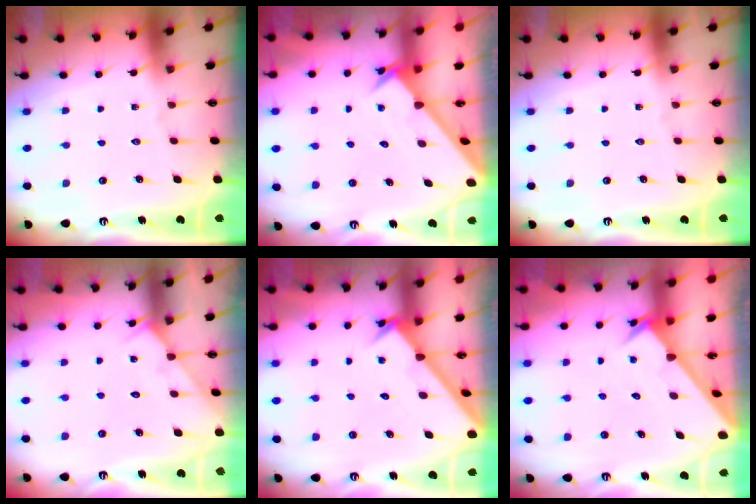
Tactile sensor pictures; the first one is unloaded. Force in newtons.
{"total": 2.4, "press": 2.4, "slide": 0.2}
{"total": 0.0}
{"total": 5.6, "press": 5.6, "slide": 0.6}
{"total": 2.2, "press": 2.2, "slide": 0.2}
{"total": 2.5, "press": 2.5, "slide": 0.2}